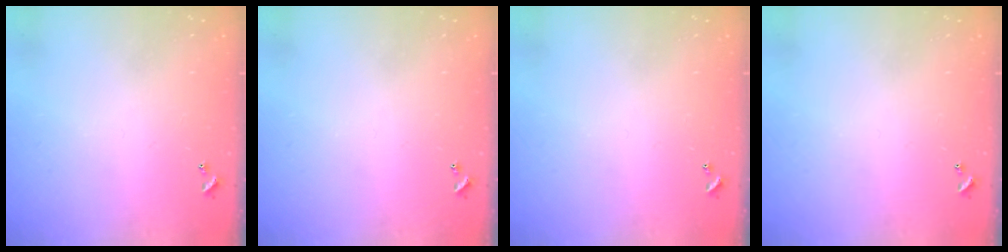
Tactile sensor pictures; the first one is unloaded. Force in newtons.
{"total": 0.0}
{"total": 0.0}
{"total": 0.0}